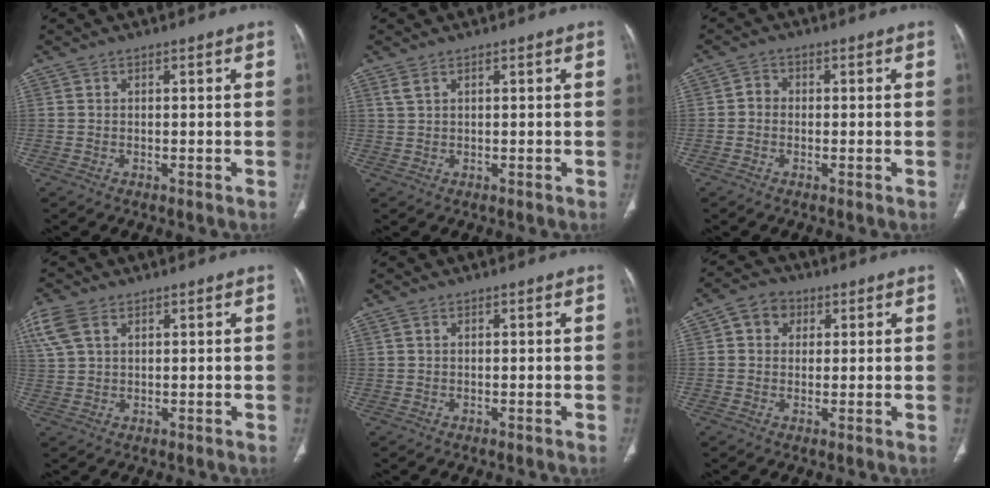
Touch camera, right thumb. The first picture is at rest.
{"total": 1.5, "force": [1.0, 0.5, 1.0], "torque": [-0.026, 0.006, 0.029]}
{"total": 2.0, "force": [-0.3, 1.8, 0.9], "torque": [-0.002, 0.008, -0.013]}
{"total": 7.3, "force": [3.5, 4.4, 4.6], "torque": [-0.125, 0.013, 0.078]}
{"total": 0.5, "force": [0.3, 0.2, 0.4], "torque": [-0.009, 0.006, 0.006]}
{"total": 5.2, "force": [1.6, 4.4, 2.2], "torque": [-0.013, 0.003, 0.021]}